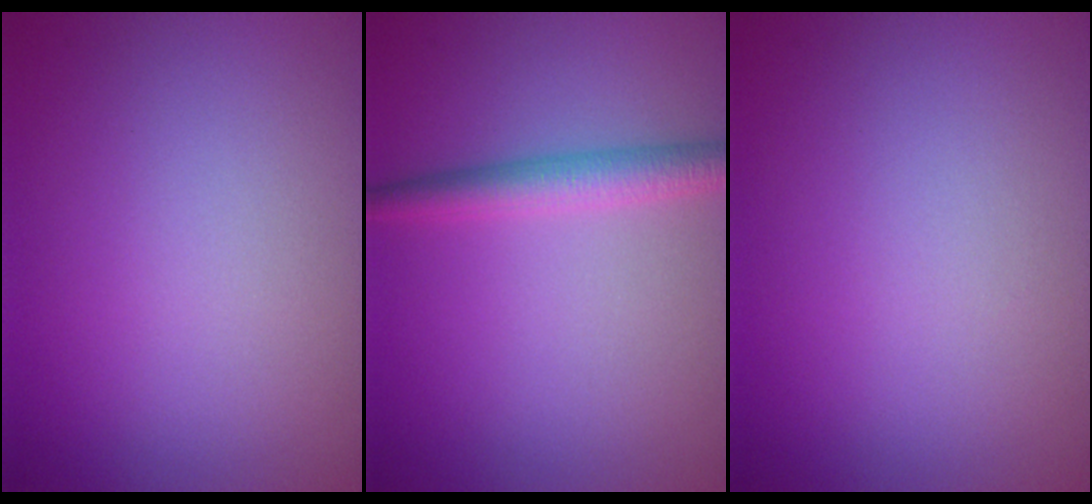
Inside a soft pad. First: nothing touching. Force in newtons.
{"total": 2.8, "press": 2.8, "slide": 0.0}
{"total": 0.0}